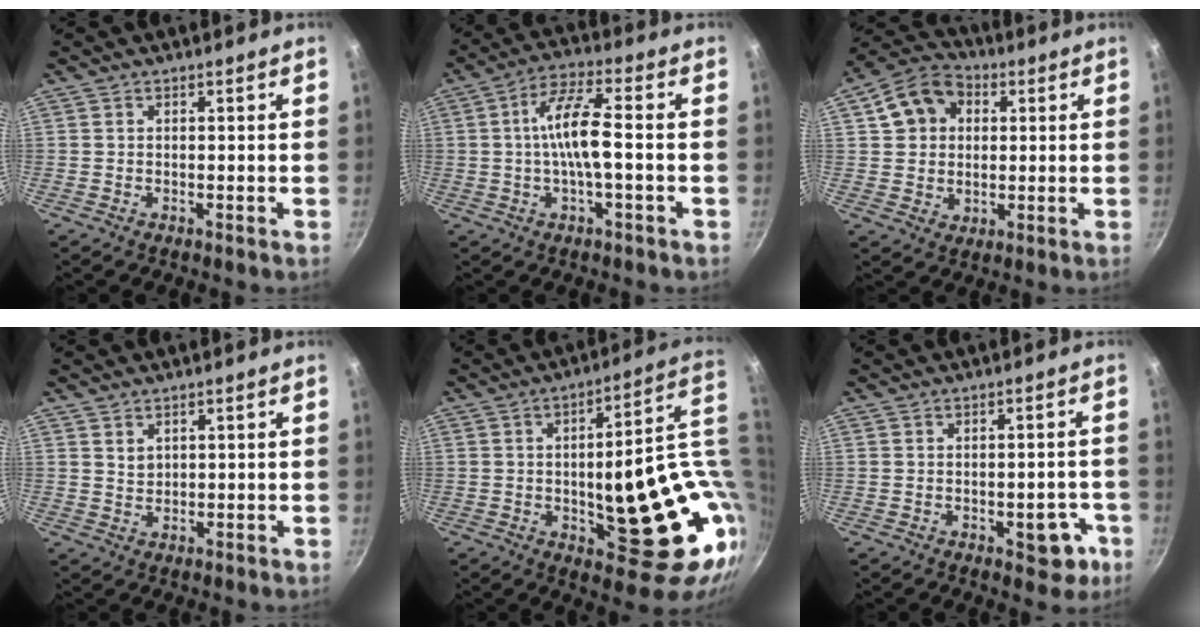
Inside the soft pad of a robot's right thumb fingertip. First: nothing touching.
{"total": 9.2, "force": [-0.7, 2.2, 8.9], "torque": [-0.169, 0.027, -0.021]}
{"total": 11.8, "force": [3.1, 9.5, 6.2], "torque": [-0.084, 0.009, 0.043]}
{"total": 2.0, "force": [1.2, 1.4, 0.8], "torque": [-0.009, -0.004, 0.025]}
{"total": 25.6, "force": [1.4, 10.1, 23.5], "torque": [-0.274, -0.009, 0.036]}
{"total": 6.2, "force": [-2.3, 3.3, 4.7], "torque": [-0.028, 0.017, -0.026]}